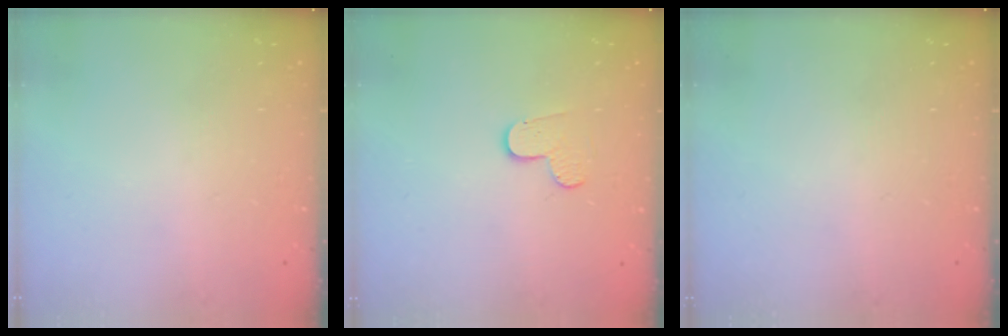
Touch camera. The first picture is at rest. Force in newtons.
{"total": 4.1, "press": 4.1, "slide": 0.3}
{"total": 0.0}